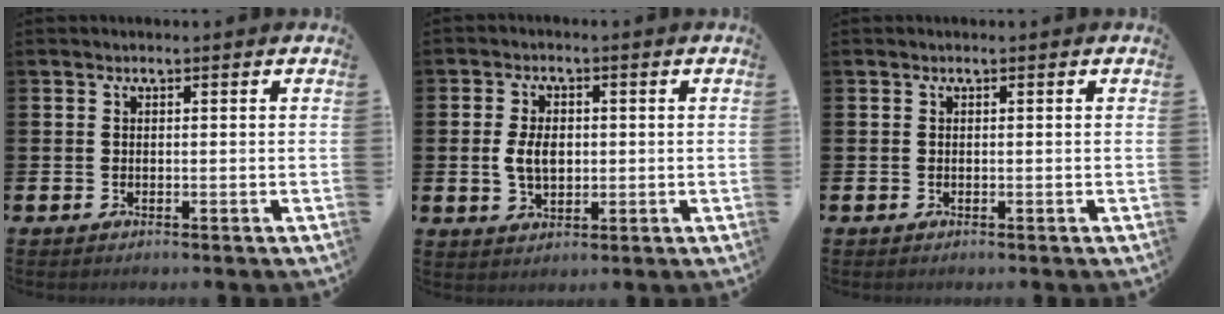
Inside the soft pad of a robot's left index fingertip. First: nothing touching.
{"total": 4.4, "force": [0.2, 2.8, 3.4], "torque": [-0.062, 0.002, -0.003]}
{"total": 0.0}